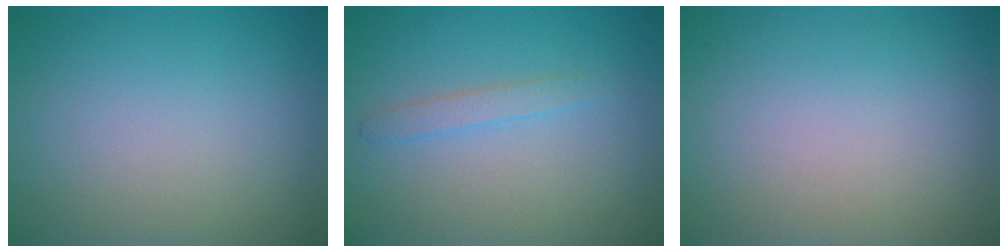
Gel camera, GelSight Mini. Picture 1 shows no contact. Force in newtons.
{"total": 1.3, "press": 1.3, "slide": 0.1}
{"total": 0.0}